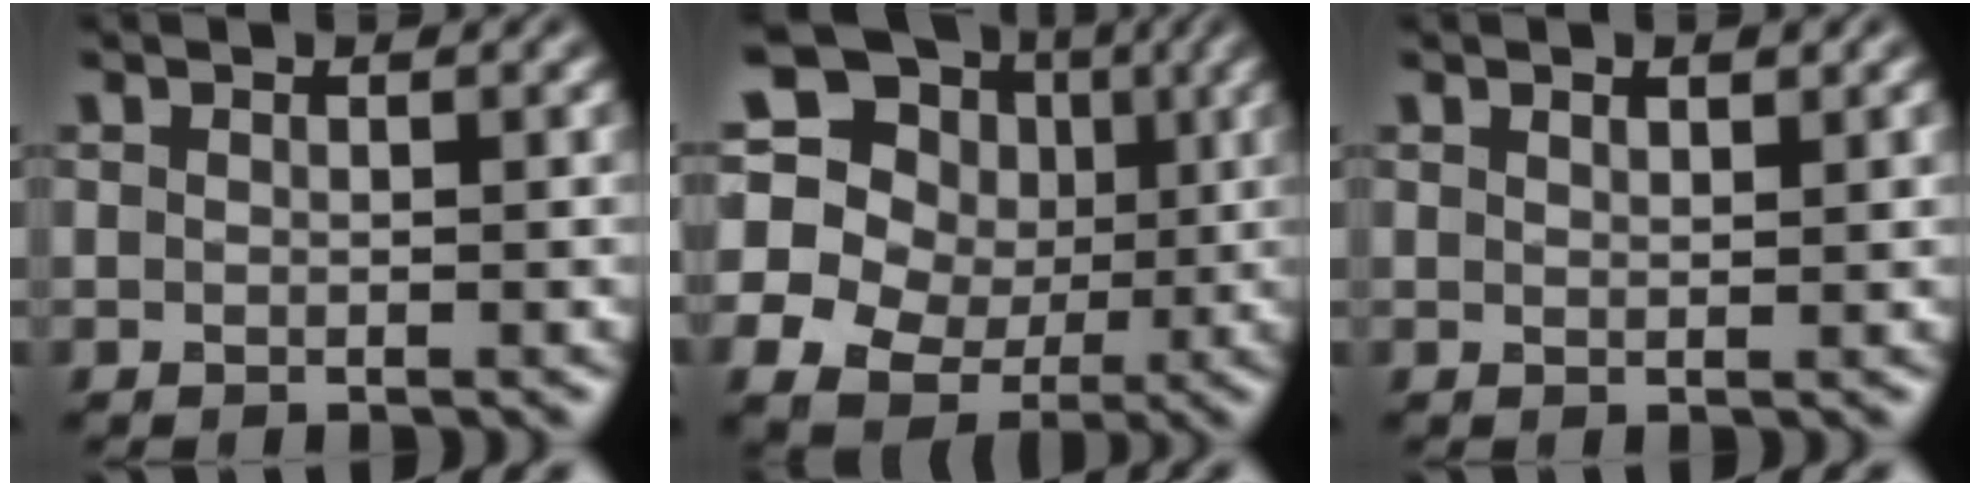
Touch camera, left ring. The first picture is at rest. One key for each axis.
{"total": 18.0, "fx": 2.7, "fy": 16.5, "fz": 6.7, "tx": -0.175, "ty": 0.014, "tz": 0.016}
{"total": 1.2, "fx": 0.9, "fy": 0.3, "fz": 0.7, "tx": -0.013, "ty": 0.000, "tz": 0.015}